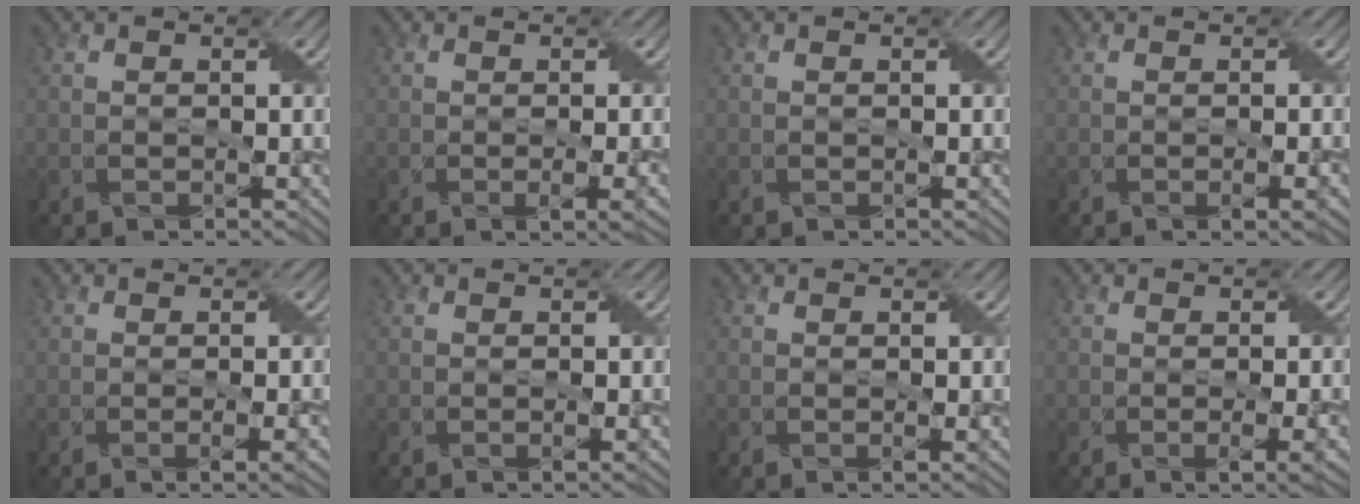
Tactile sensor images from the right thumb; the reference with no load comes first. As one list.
[{"total": 2.8, "force": [-0.5, 0.7, 2.7], "torque": [-0.044, -0.002, -0.004]}, {"total": 0.0}, {"total": 1.9, "force": [-0.5, 0.3, 1.8], "torque": [-0.029, -0.001, -0.005]}, {"total": 2.6, "force": [-0.6, 0.6, 2.4], "torque": [-0.039, 0.000, -0.007]}, {"total": 1.1, "force": [-0.3, 0.1, 1.0], "torque": [-0.017, -0.002, -0.003]}, {"total": 0.8, "force": [-0.1, 0.1, 0.8], "torque": [-0.013, -0.001, -0.001]}, {"total": 3.2, "force": [-0.7, 0.8, 3.0], "torque": [-0.048, -0.003, -0.007]}]